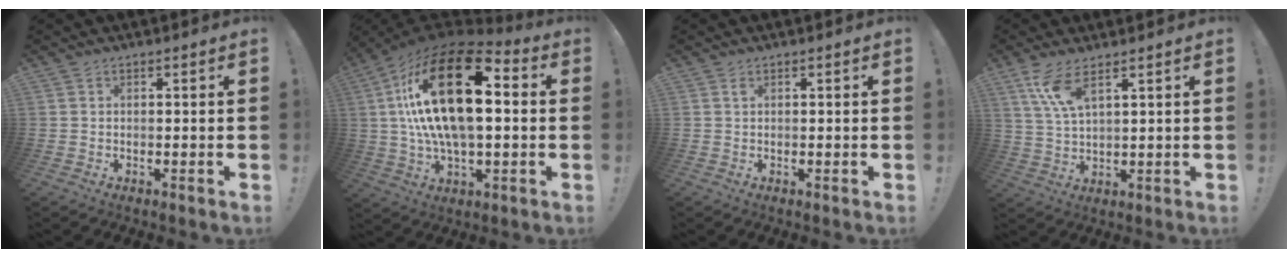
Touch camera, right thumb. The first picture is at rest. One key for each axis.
{"total": 26.9, "fx": 5.0, "fy": 12.1, "fz": 23.4, "tx": -0.439, "ty": -0.015, "tz": 0.079}
{"total": 0.6, "fx": 0.4, "fy": 0.2, "fz": 0.5, "tx": -0.010, "ty": 0.001, "tz": 0.007}
{"total": 8.0, "fx": 4.8, "fy": 2.1, "fz": 6.1, "tx": -0.122, "ty": -0.018, "tz": 0.089}